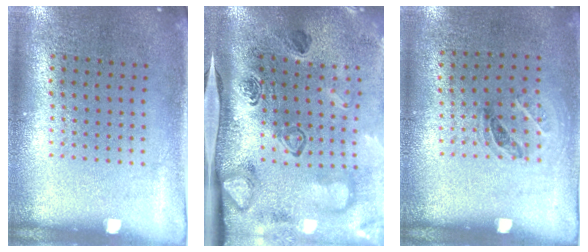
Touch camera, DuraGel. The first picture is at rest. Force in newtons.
{"total": 4.5, "press": 3.1, "slide": 3.3}
{"total": 1.1, "press": 0.7, "slide": 0.9}